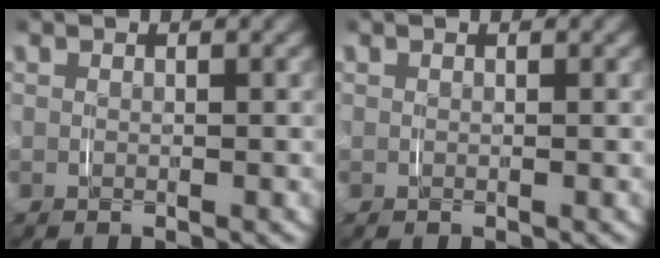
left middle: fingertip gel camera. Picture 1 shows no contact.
{"total": 0.0}